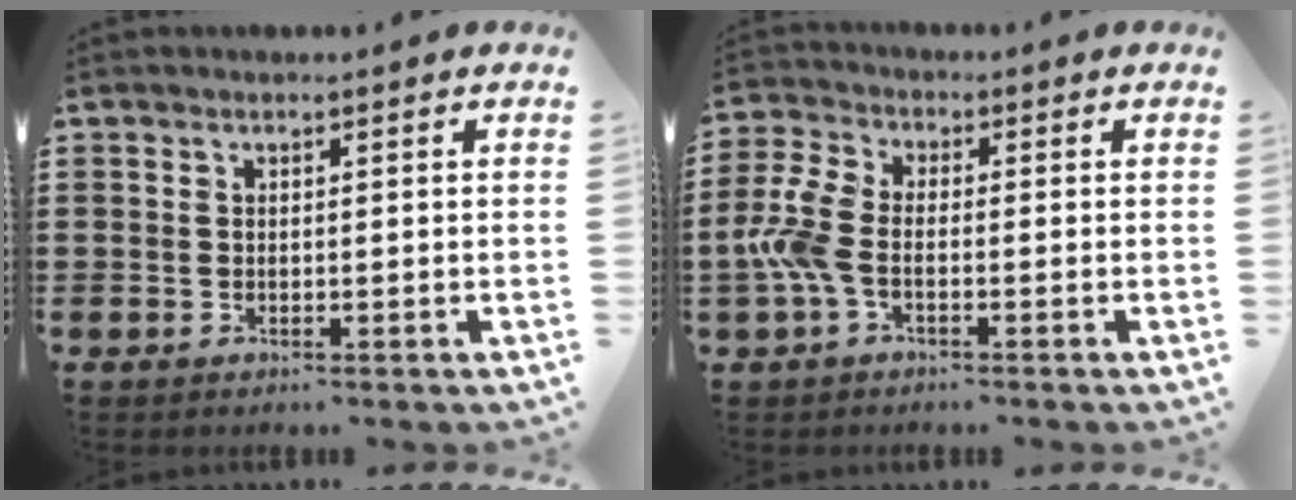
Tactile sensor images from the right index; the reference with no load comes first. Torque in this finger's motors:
{"motor_torque": [1.03, 0.18, 0.63, 0.21]}